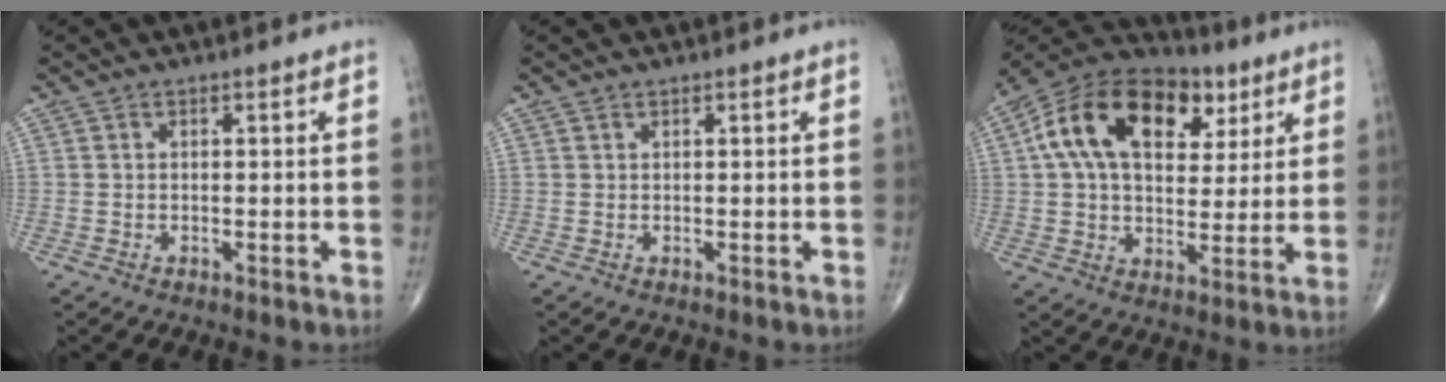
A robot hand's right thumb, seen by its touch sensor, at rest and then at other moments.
{"total": 0.0}
{"total": 21.8, "force": [7.6, 13.5, 15.4], "torque": [-0.243, 0.014, 0.117]}